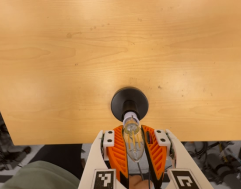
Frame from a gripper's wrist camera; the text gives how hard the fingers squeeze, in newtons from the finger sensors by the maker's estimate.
{"total": 19.4, "left": 19.8, "right": 18.9}